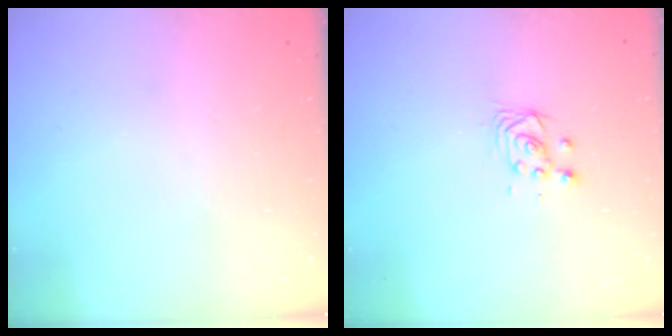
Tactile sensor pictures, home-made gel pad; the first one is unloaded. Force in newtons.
{"total": 3.1, "press": 3.1, "slide": 0.3}